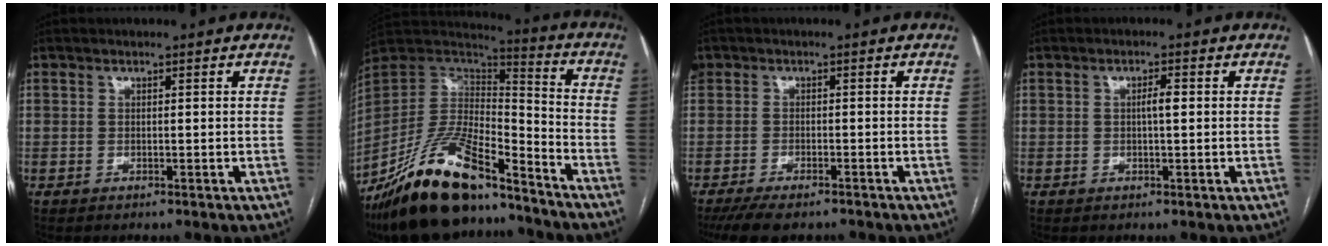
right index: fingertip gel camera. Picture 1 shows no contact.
{"total": 22.3, "force": [-16.9, 6.1, 13.1], "torque": [-0.264, -0.003, -0.306]}
{"total": 10.4, "force": [-7.0, 5.8, 5.1], "torque": [-0.129, -0.008, -0.109]}
{"total": 1.9, "force": [0.1, 0.3, 1.8], "torque": [-0.033, 0.003, 0.002]}